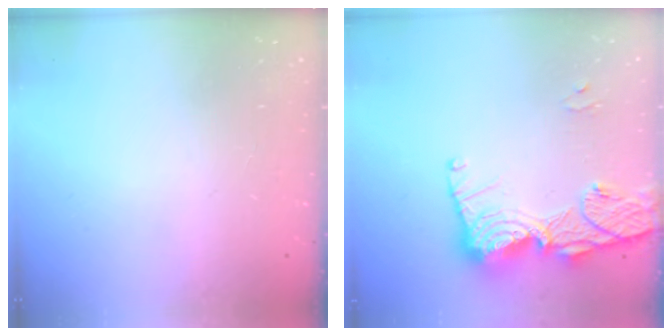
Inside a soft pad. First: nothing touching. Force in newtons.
{"total": 17.4, "press": 17.3, "slide": 1.4}